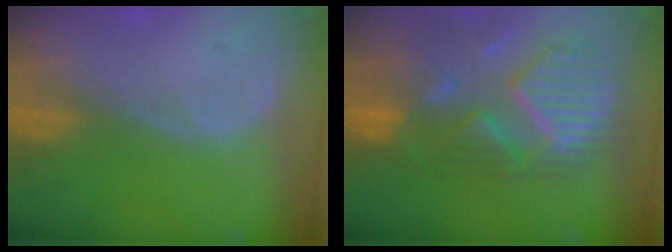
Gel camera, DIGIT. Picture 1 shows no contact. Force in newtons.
{"total": 11.8, "press": 10.4, "slide": 5.6}